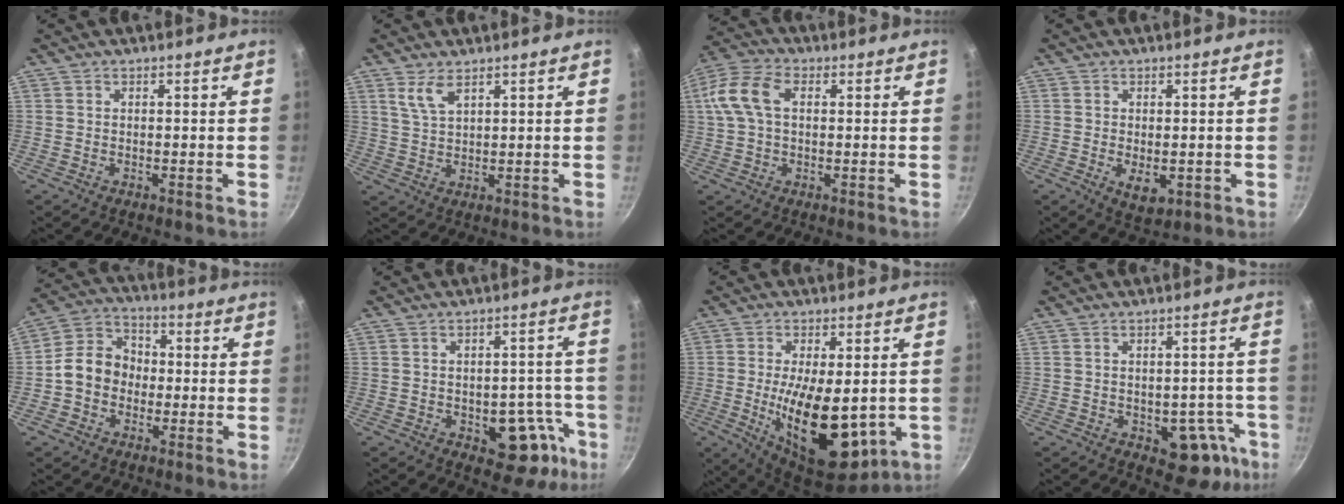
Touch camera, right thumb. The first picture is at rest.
{"total": 4.0, "force": [2.6, 1.6, 2.6], "torque": [-0.051, -0.011, 0.058]}
{"total": 9.2, "force": [1.8, 5.7, 7.0], "torque": [-0.157, 0.028, 0.031]}
{"total": 4.4, "force": [-0.9, 2.4, 3.5], "torque": [-0.053, -0.010, -0.005]}
{"total": 9.7, "force": [-1.6, 8.1, 5.1], "torque": [-0.074, 0.040, -0.045]}
{"total": 11.0, "force": [-4.7, 6.0, 8.0], "torque": [-0.058, 0.041, -0.049]}
{"total": 19.0, "force": [-3.2, 8.8, 16.5], "torque": [-0.259, -0.025, -0.022]}
{"total": 9.1, "force": [-4.0, 5.0, 6.5], "torque": [-0.044, 0.029, -0.039]}